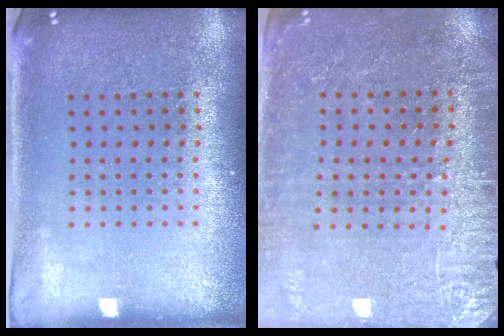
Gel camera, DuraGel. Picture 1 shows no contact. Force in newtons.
{"total": 2.9, "press": 2.8, "slide": 0.9}